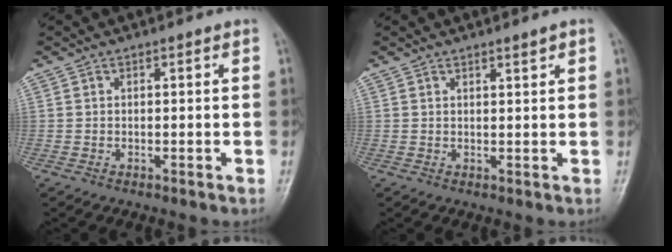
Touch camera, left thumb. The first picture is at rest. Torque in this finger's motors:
{"motor_torque": [-0.14, -0.05, -0.10, 0.21, 0.06]}